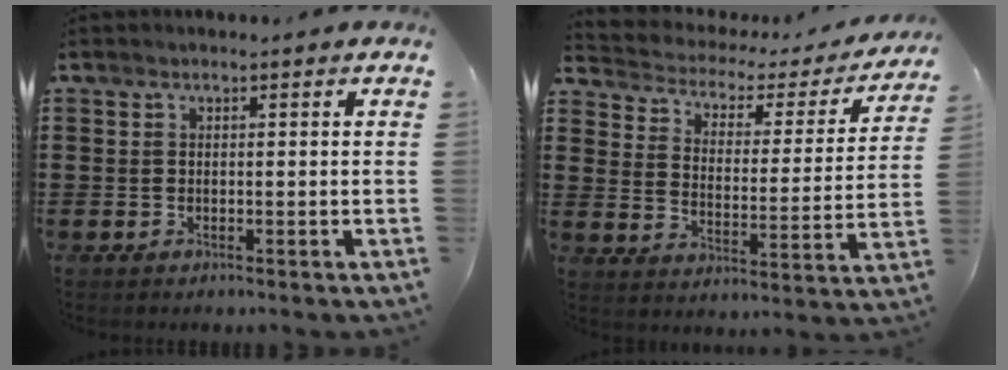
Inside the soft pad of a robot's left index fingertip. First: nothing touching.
{"total": 2.5, "force": [1.6, 1.7, 0.8], "torque": [-0.032, -0.014, 0.018]}